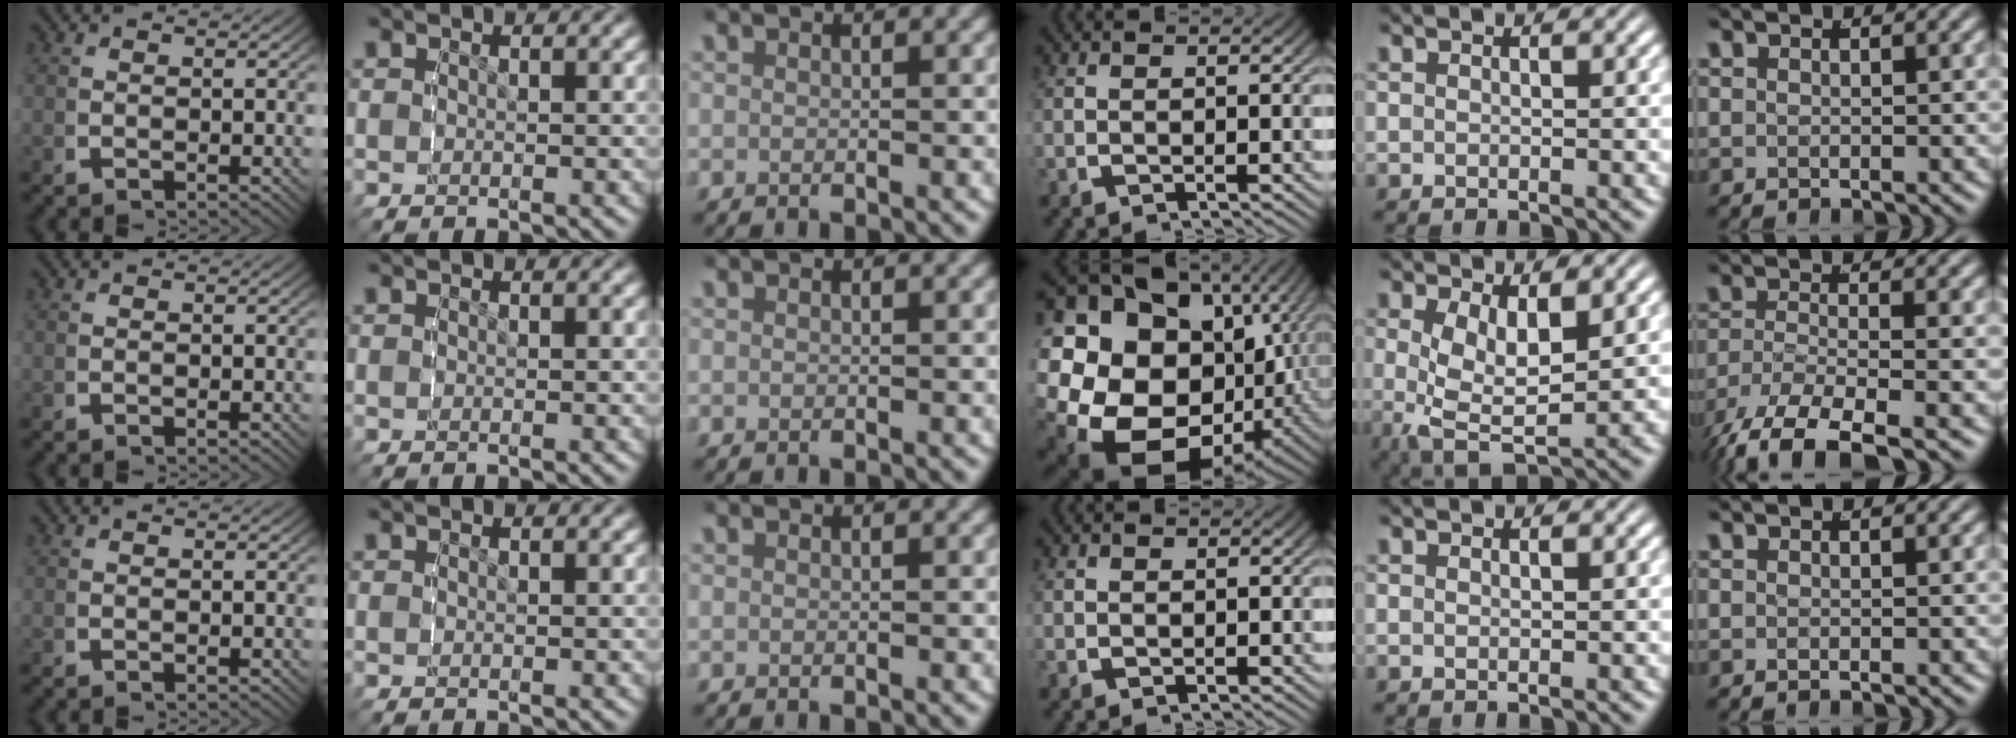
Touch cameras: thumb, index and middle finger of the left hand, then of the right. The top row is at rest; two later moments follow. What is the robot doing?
{"motion": "lift_and_place", "object": "air blower"}